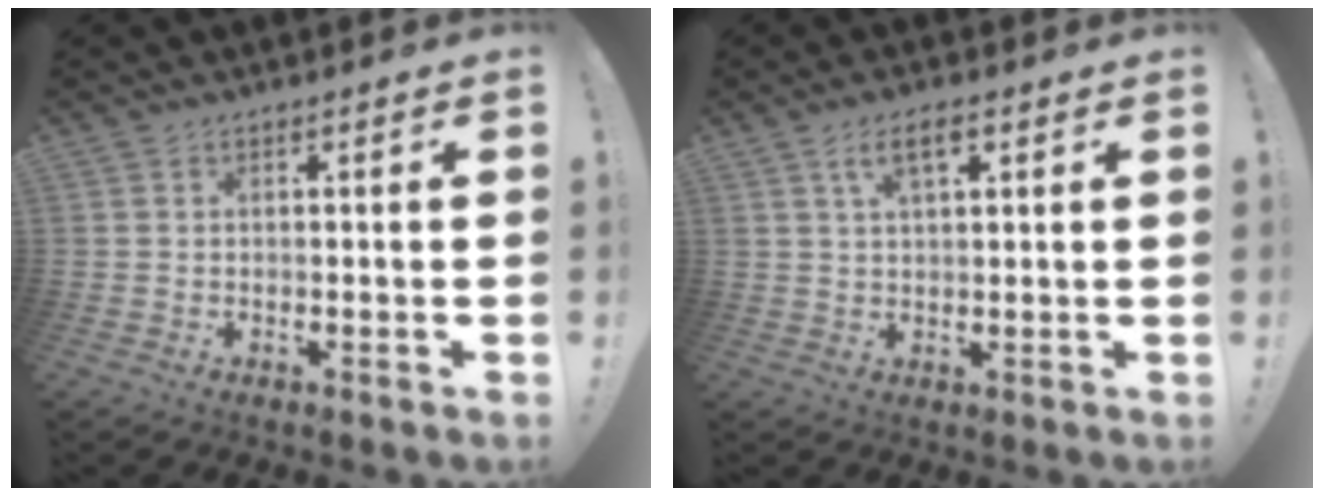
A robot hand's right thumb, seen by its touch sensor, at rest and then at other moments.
{"total": 5.7, "force": [2.5, 2.2, 4.6], "torque": [-0.077, 0.002, 0.042]}